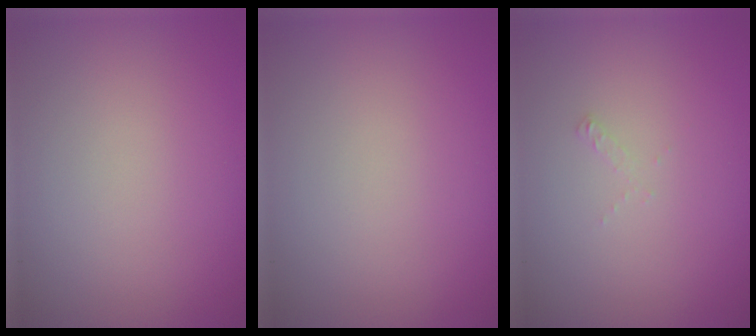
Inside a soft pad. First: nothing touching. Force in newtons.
{"total": 0.0}
{"total": 0.5, "press": 0.5, "slide": 0.1}